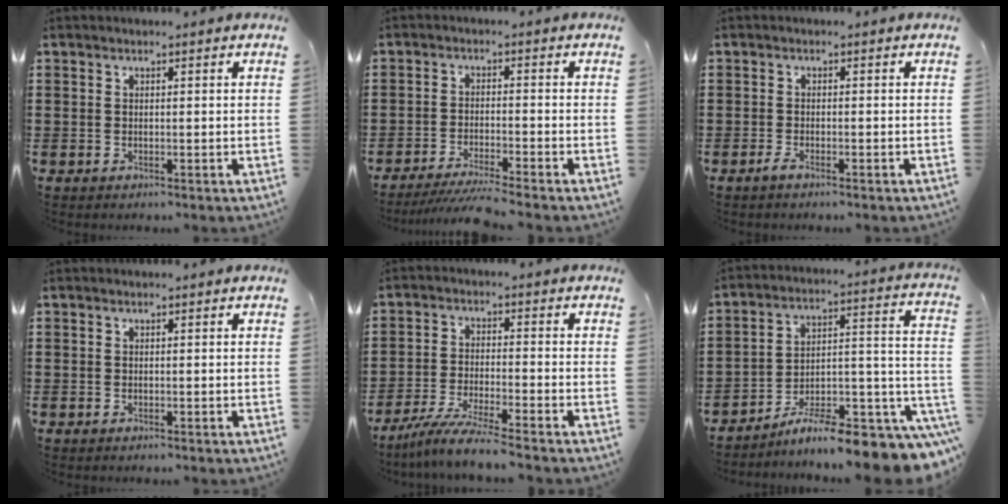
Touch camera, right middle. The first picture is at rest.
{"total": 4.2, "force": [-3.8, -0.1, 1.7], "torque": [-0.035, -0.008, -0.076]}
{"total": 1.3, "force": [-1.0, 0.2, 0.8], "torque": [-0.024, -0.004, -0.021]}
{"total": 0.0}
{"total": 6.1, "force": [-5.4, -0.4, 2.8], "torque": [-0.063, -0.017, -0.105]}
{"total": 9.4, "force": [-7.7, 1.2, 5.3], "torque": [-0.069, 0.003, -0.141]}